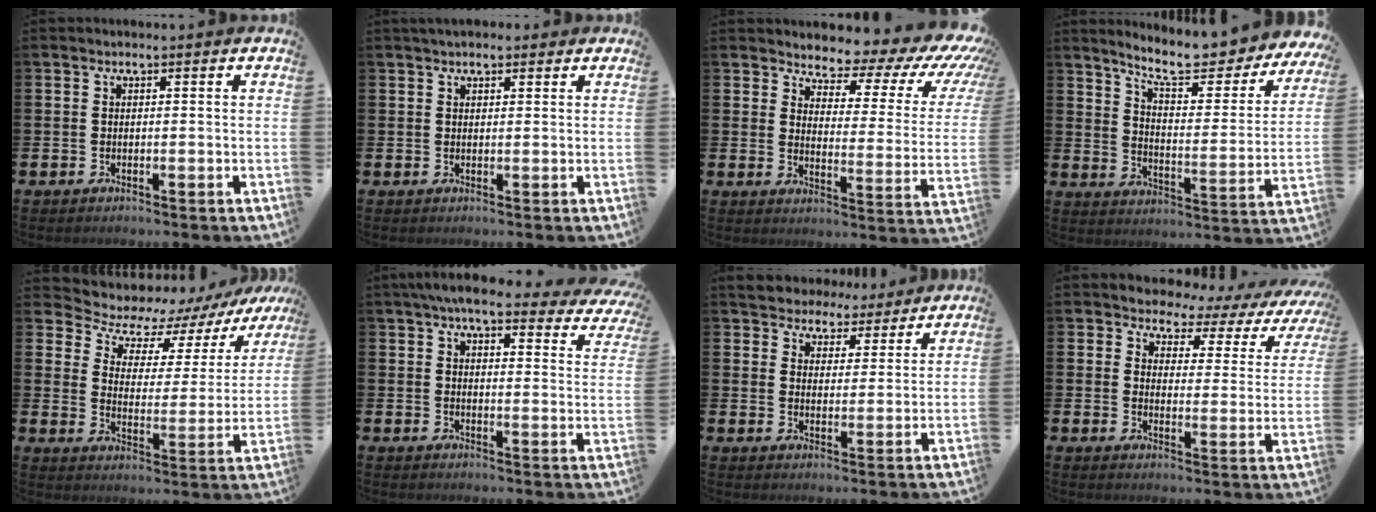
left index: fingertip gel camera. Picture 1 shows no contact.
{"total": 2.2, "force": [1.9, 0.9, 0.6], "torque": [-0.004, 0.000, 0.032]}
{"total": 4.8, "force": [4.2, 2.0, 1.1], "torque": [-0.018, -0.053, 0.059]}
{"total": 9.0, "force": [8.1, 1.6, 3.6], "torque": [-0.084, -0.066, 0.134]}
{"total": 6.8, "force": [5.7, 3.3, 1.5], "torque": [-0.054, -0.050, 0.092]}
{"total": 6.4, "force": [5.6, 1.8, 2.7], "torque": [-0.053, -0.029, 0.097]}
{"total": 4.7, "force": [4.3, 1.8, -0.7], "torque": [-0.018, -0.031, 0.076]}
{"total": 2.7, "force": [2.0, 1.8, 0.4], "torque": [-0.021, -0.028, 0.020]}